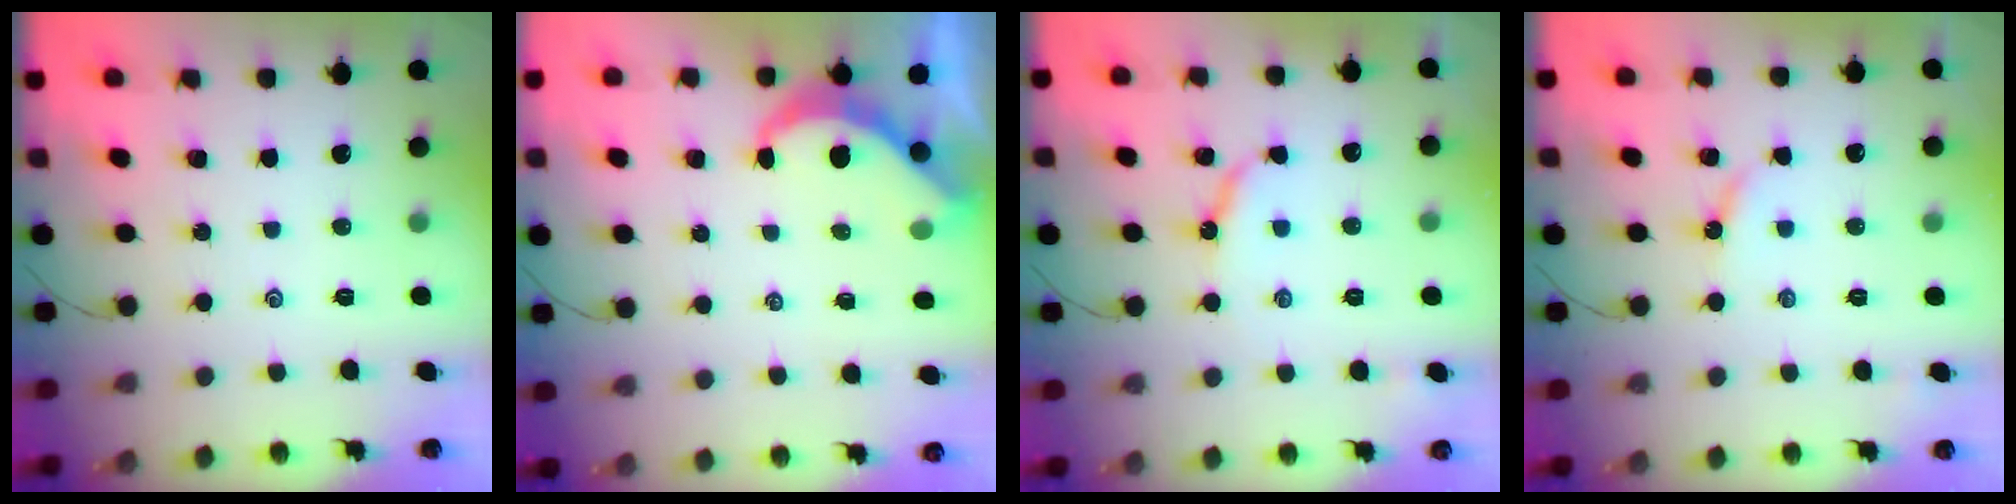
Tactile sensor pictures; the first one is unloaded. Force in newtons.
{"total": 6.2, "press": 6.2, "slide": 0.2}
{"total": 5.5, "press": 5.5, "slide": 0.7}
{"total": 3.8, "press": 3.8, "slide": 0.4}